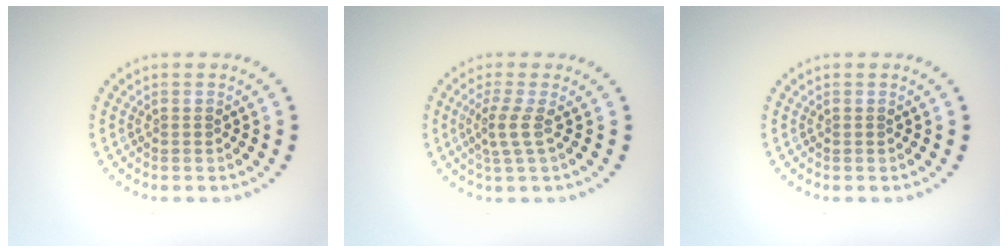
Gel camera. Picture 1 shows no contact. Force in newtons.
{"total": 2.2, "press": 1.5, "slide": 1.6}
{"total": 0.0}